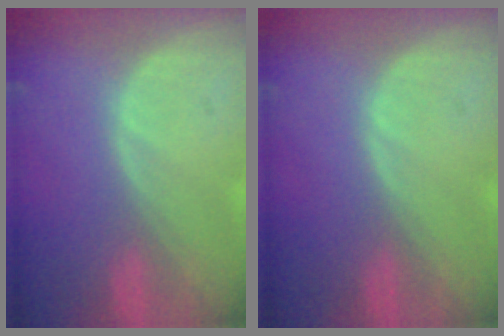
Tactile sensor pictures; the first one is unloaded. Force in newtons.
{"total": 0.0}